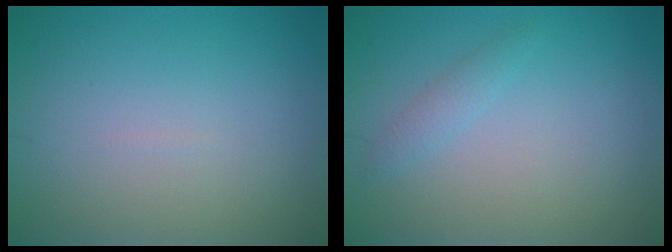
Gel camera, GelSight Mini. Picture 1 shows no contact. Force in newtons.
{"total": 1.1, "press": 1.1, "slide": 0.1}